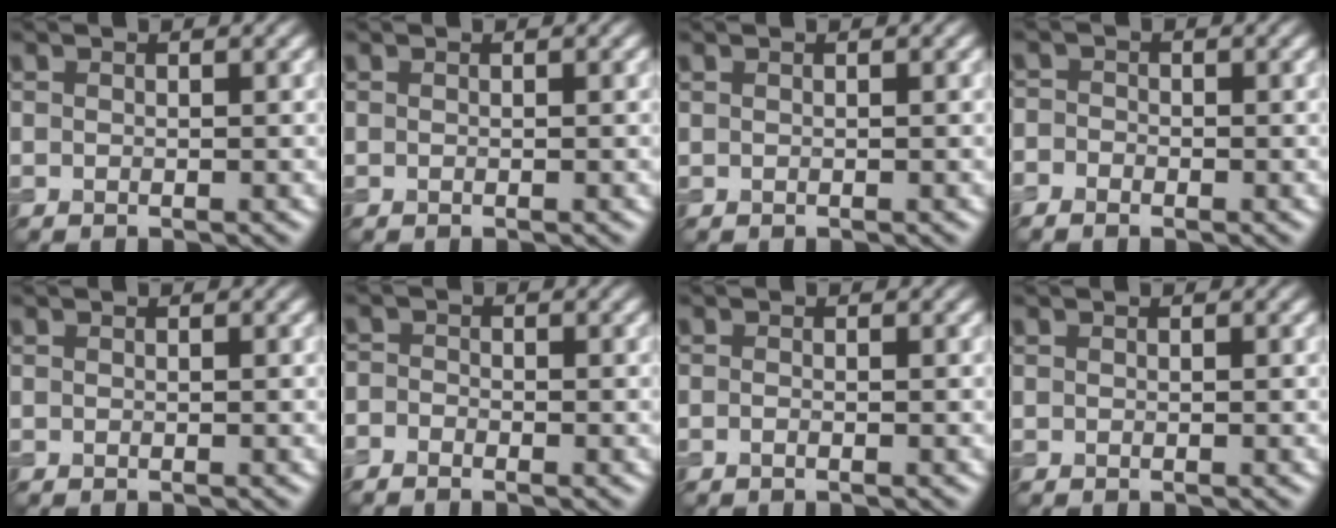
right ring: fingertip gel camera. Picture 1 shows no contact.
{"total": 0.0}
{"total": 0.0}
{"total": 1.5, "force": [-0.9, 1.1, 0.4], "torque": [0.002, 0.004, -0.023]}
{"total": 0.0}
{"total": 1.5, "force": [-1.2, 0.9, 0.4], "torque": [-0.005, 0.002, -0.029]}
{"total": 0.5, "force": [-0.3, 0.2, 0.4], "torque": [-0.009, -0.006, -0.007]}
{"total": 0.0}